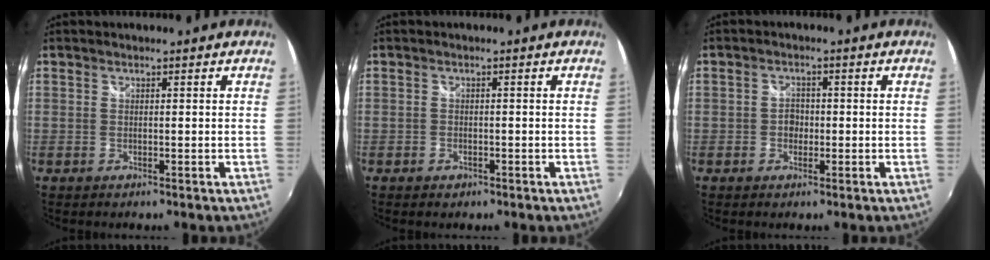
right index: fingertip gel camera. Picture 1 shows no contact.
{"total": 1.7, "force": [-1.0, 1.3, 0.4], "torque": [-0.011, -0.002, -0.014]}
{"total": 2.5, "force": [-0.6, 2.2, 0.9], "torque": [-0.013, 0.004, -0.011]}